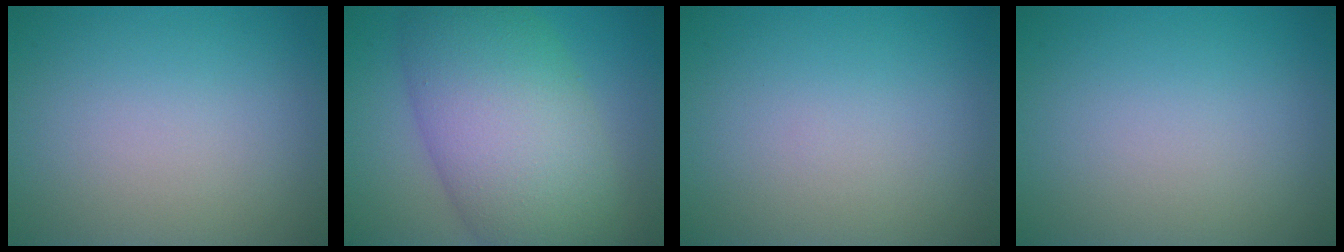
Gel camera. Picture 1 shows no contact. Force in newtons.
{"total": 11.6, "press": 11.6, "slide": 0.4}
{"total": 0.0}
{"total": 0.0}